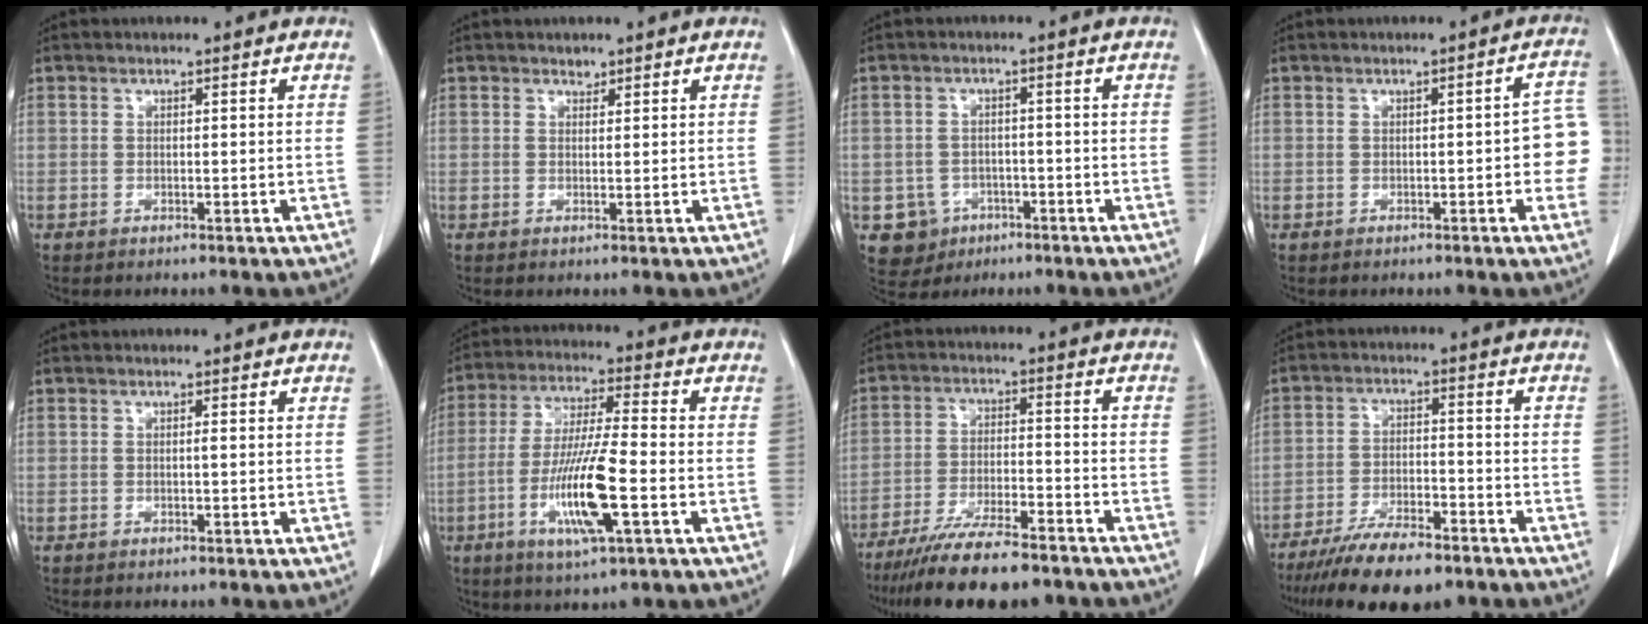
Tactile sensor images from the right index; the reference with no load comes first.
{"total": 0.8, "force": [0.7, 0.4, 0.1], "torque": [0.000, -0.003, 0.009]}
{"total": 5.0, "force": [-2.1, 4.6, 0.5], "torque": [-0.004, 0.011, -0.024]}
{"total": 6.8, "force": [-0.8, 1.5, 6.6], "torque": [-0.058, 0.015, -0.014]}
{"total": 0.0}
{"total": 12.7, "force": [-3.9, 0.9, 12.1], "torque": [-0.239, -0.015, -0.073]}
{"total": 14.6, "force": [-12.4, 2.3, 7.5], "torque": [-0.130, -0.017, -0.199]}
{"total": 11.9, "force": [-9.2, 3.0, 6.9], "torque": [-0.113, -0.018, -0.152]}